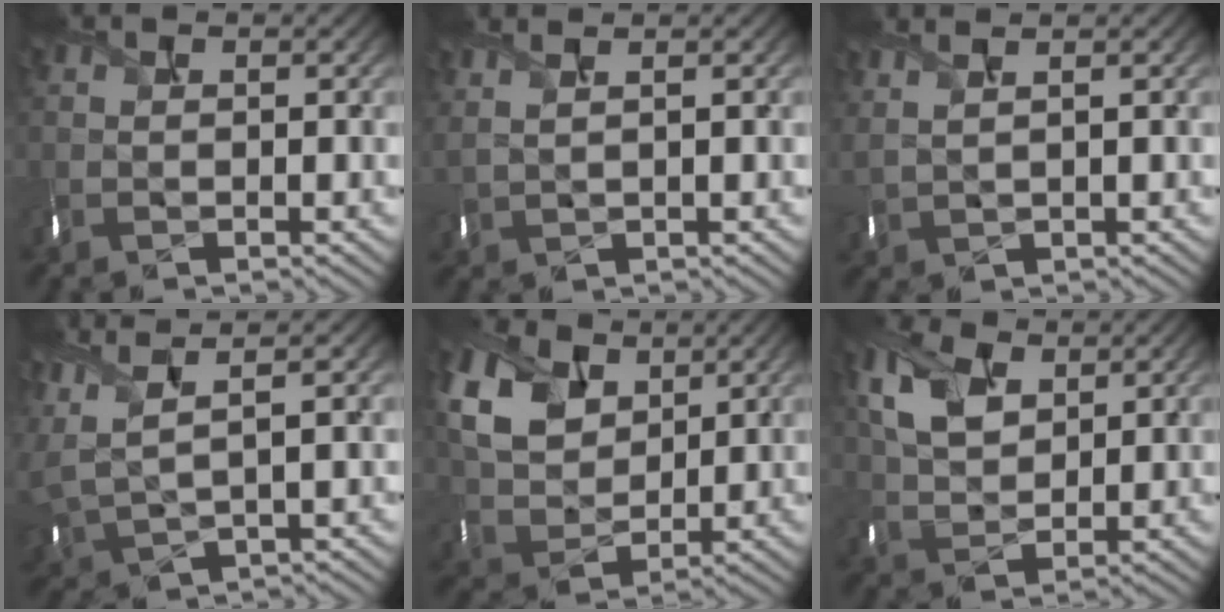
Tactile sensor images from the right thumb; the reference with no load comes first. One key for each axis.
{"total": 2.8, "fx": 1.9, "fy": 0.9, "fz": 1.8, "tx": -0.032, "ty": 0.009, "tz": 0.026}
{"total": 3.1, "fx": 2.1, "fy": 1.0, "fz": 2.1, "tx": -0.042, "ty": 0.009, "tz": 0.035}
{"total": 8.5, "fx": 4.3, "fy": 3.0, "fz": 6.6, "tx": -0.199, "ty": -0.001, "tz": 0.093}
{"total": 10.2, "fx": 4.8, "fy": 7.1, "fz": 5.4, "tx": -0.167, "ty": 0.005, "tz": 0.095}
{"total": 7.1, "fx": 3.0, "fy": 4.7, "fz": 4.4, "tx": -0.119, "ty": 0.000, "tz": 0.062}